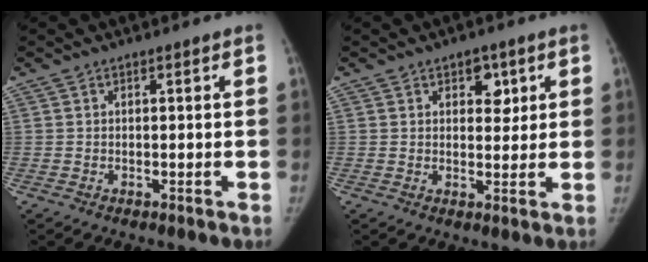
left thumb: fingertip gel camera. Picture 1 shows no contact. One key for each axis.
{"total": 4.4, "fx": 2.1, "fy": 3.0, "fz": 2.6, "tx": -0.005, "ty": -0.009, "tz": 0.027}